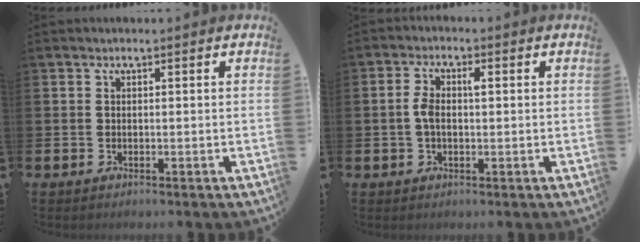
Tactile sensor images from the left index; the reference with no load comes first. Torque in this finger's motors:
{"motor_torque": [0.46, 0.37, 0.53, 0.07]}